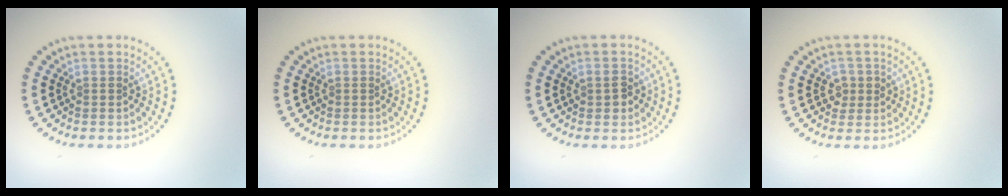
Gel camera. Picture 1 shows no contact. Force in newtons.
{"total": 0.0}
{"total": 1.4, "press": 1.4, "slide": 0.2}
{"total": 1.5, "press": 1.4, "slide": 0.4}